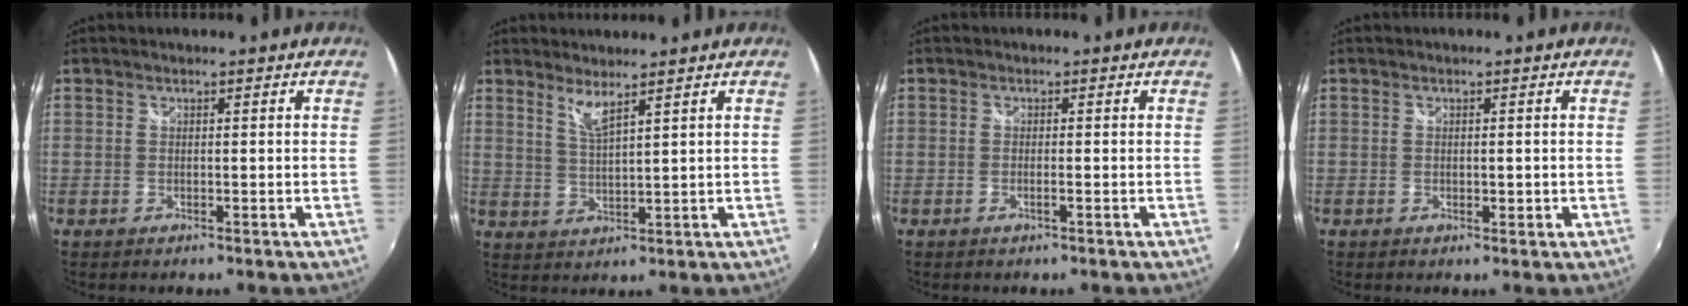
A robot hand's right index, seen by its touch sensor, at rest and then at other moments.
{"total": 3.5, "force": [2.8, -0.1, 2.2], "torque": [-0.045, -0.005, 0.050]}
{"total": 1.2, "force": [-0.5, -0.1, 1.1], "torque": [-0.020, 0.000, -0.009]}
{"total": 1.8, "force": [-0.2, 0.8, 1.6], "torque": [-0.024, -0.002, -0.002]}